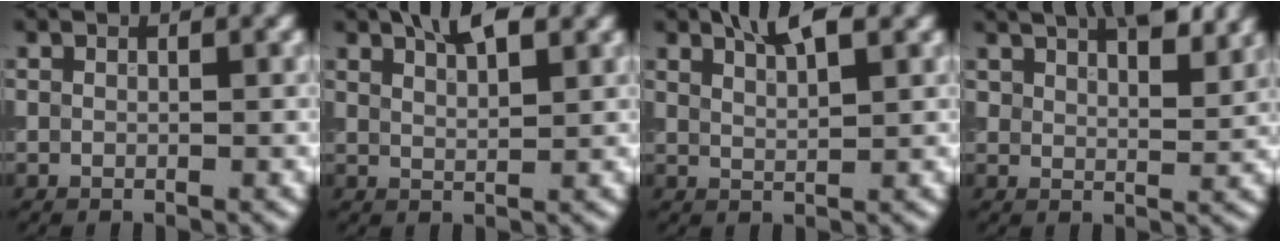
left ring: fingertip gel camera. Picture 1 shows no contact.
{"total": 2.5, "force": [2.0, 0.5, 1.4], "torque": [-0.017, 0.005, 0.035]}
{"total": 2.7, "force": [2.1, 0.4, 1.6], "torque": [-0.018, 0.005, 0.038]}
{"total": 6.6, "force": [4.9, 2.4, 3.9], "torque": [-0.050, 0.019, 0.061]}